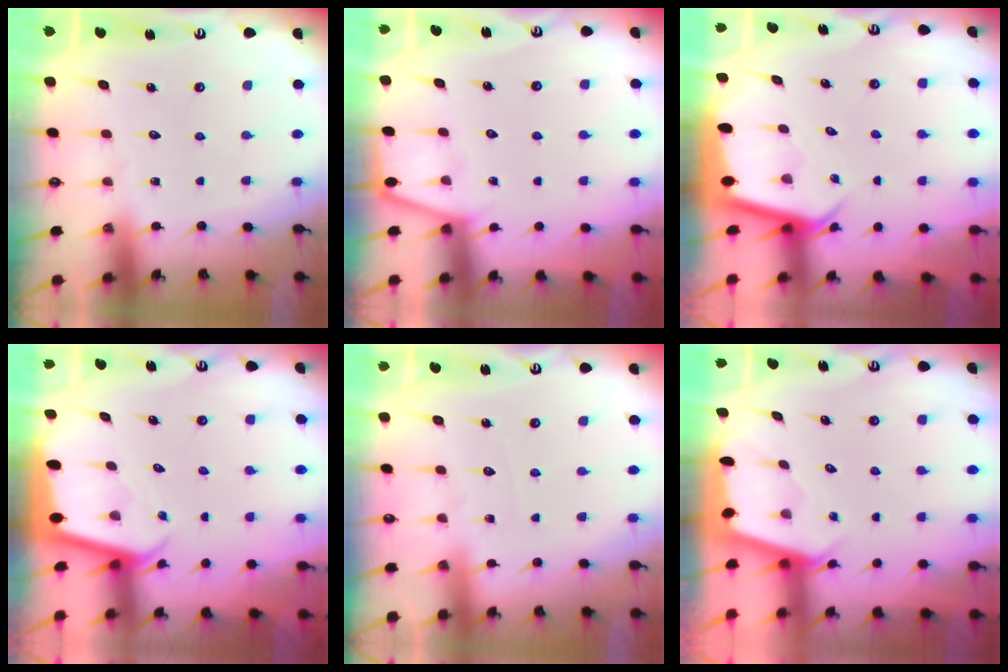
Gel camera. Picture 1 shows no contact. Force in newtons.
{"total": 2.4, "press": 2.4, "slide": 0.2}
{"total": 2.8, "press": 2.7, "slide": 0.3}
{"total": 2.2, "press": 2.2, "slide": 0.1}
{"total": 3.3, "press": 3.3, "slide": 0.5}
{"total": 2.0, "press": 2.0, "slide": 0.3}